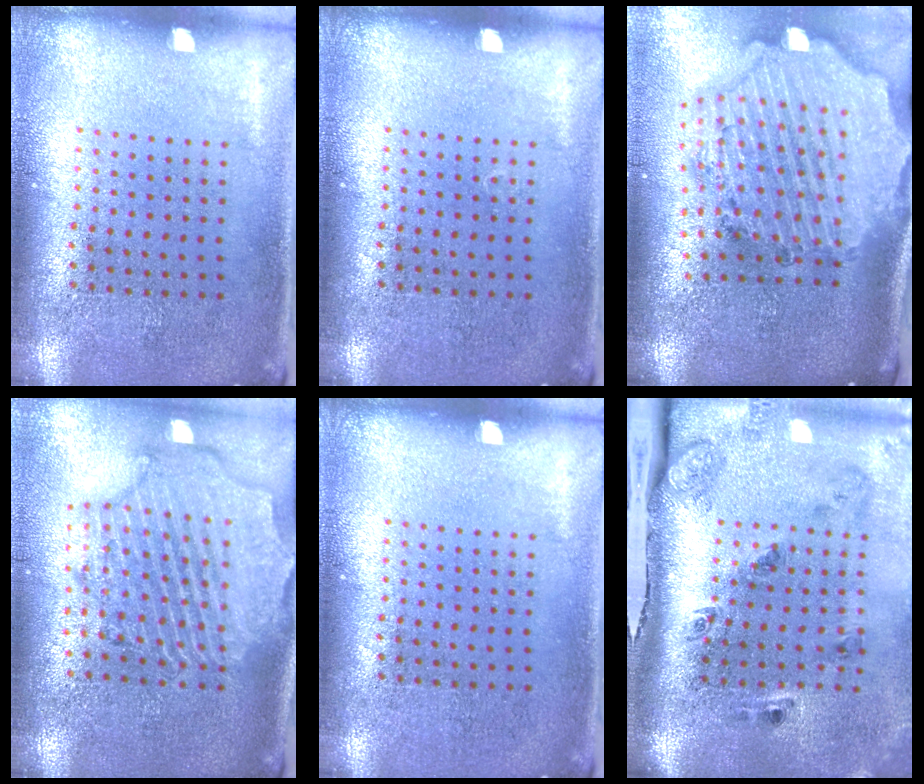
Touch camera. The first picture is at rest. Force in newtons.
{"total": 0.0}
{"total": 4.1, "press": 3.3, "slide": 2.5}
{"total": 2.6, "press": 2.4, "slide": 1.1}
{"total": 0.0}
{"total": 3.2, "press": 2.0, "slide": 2.5}